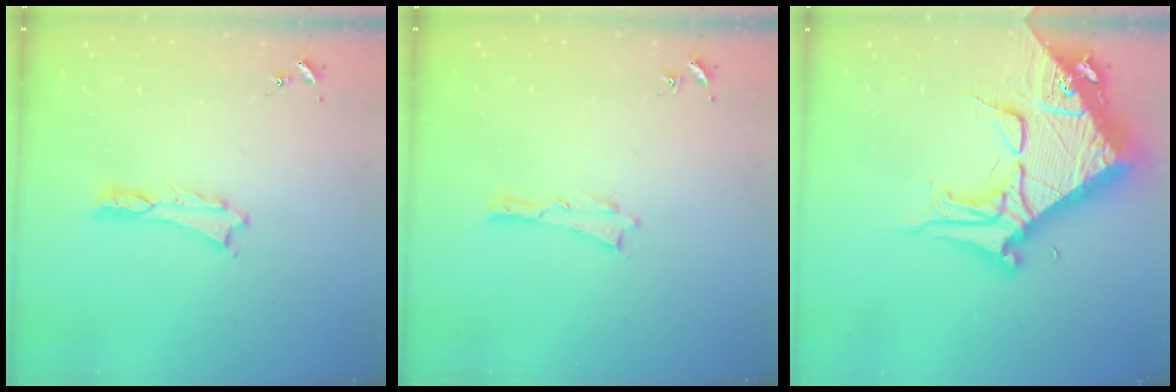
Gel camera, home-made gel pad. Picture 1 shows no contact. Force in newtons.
{"total": 0.0}
{"total": 15.4, "press": 15.3, "slide": 1.7}